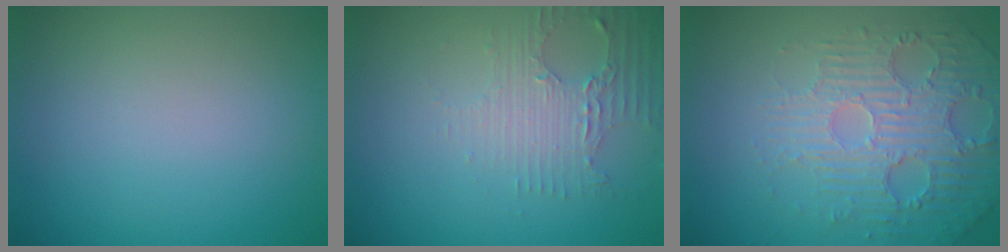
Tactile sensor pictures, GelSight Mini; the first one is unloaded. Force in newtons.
{"total": 3.0, "press": 2.5, "slide": 1.7}
{"total": 5.5, "press": 3.8, "slide": 4.0}